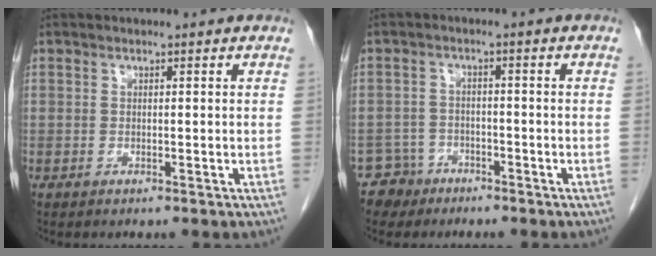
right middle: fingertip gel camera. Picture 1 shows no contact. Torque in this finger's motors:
{"motor_torque": [1.03, -1.11, 0.20, 0.00]}